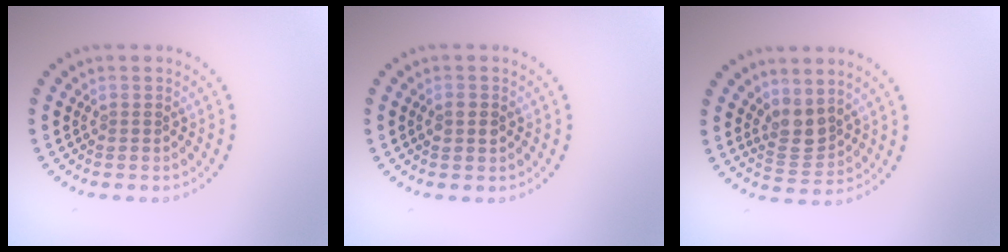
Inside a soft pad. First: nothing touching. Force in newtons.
{"total": 1.7, "press": 1.7, "slide": 0.1}
{"total": 2.8, "press": 2.2, "slide": 1.7}